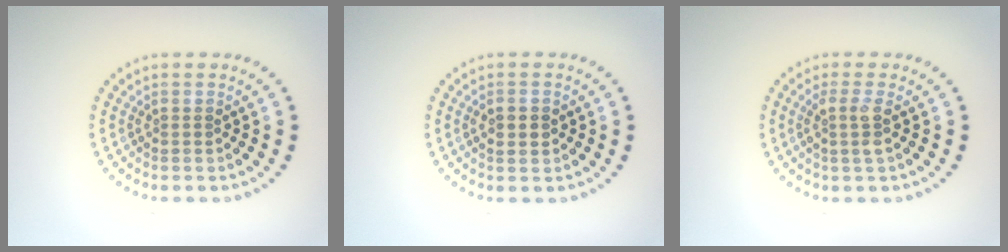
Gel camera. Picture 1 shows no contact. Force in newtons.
{"total": 2.1, "press": 2.1, "slide": 0.0}
{"total": 1.8, "press": 1.5, "slide": 1.1}